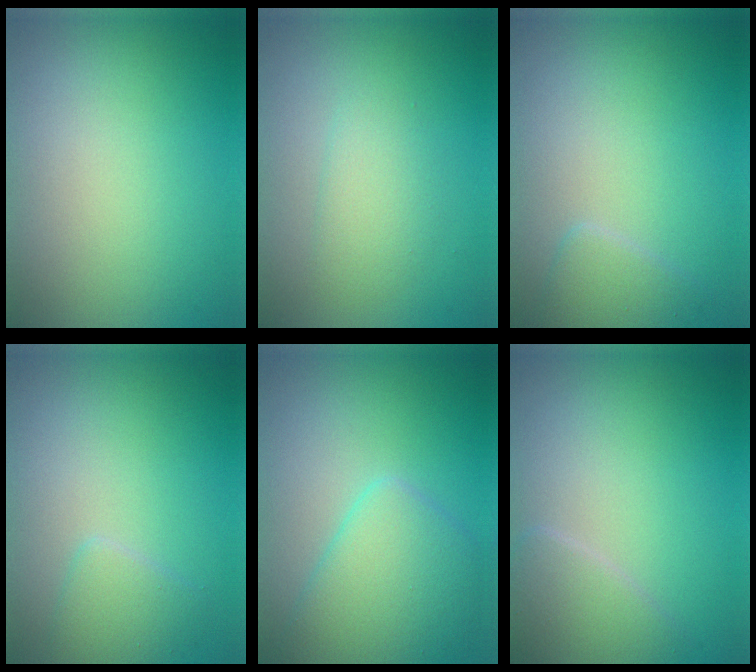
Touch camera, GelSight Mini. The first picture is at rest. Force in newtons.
{"total": 2.1, "press": 2.1, "slide": 0.1}
{"total": 1.8, "press": 1.8, "slide": 0.1}
{"total": 1.9, "press": 1.9, "slide": 0.1}
{"total": 5.5, "press": 5.5, "slide": 0.1}
{"total": 2.4, "press": 2.4, "slide": 0.2}